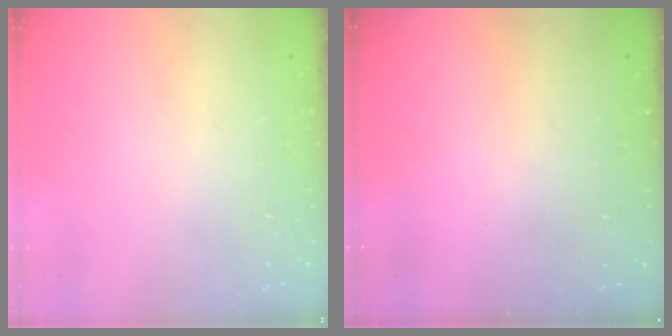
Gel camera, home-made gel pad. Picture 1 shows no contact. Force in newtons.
{"total": 3.2, "press": 3.2, "slide": 0.1}